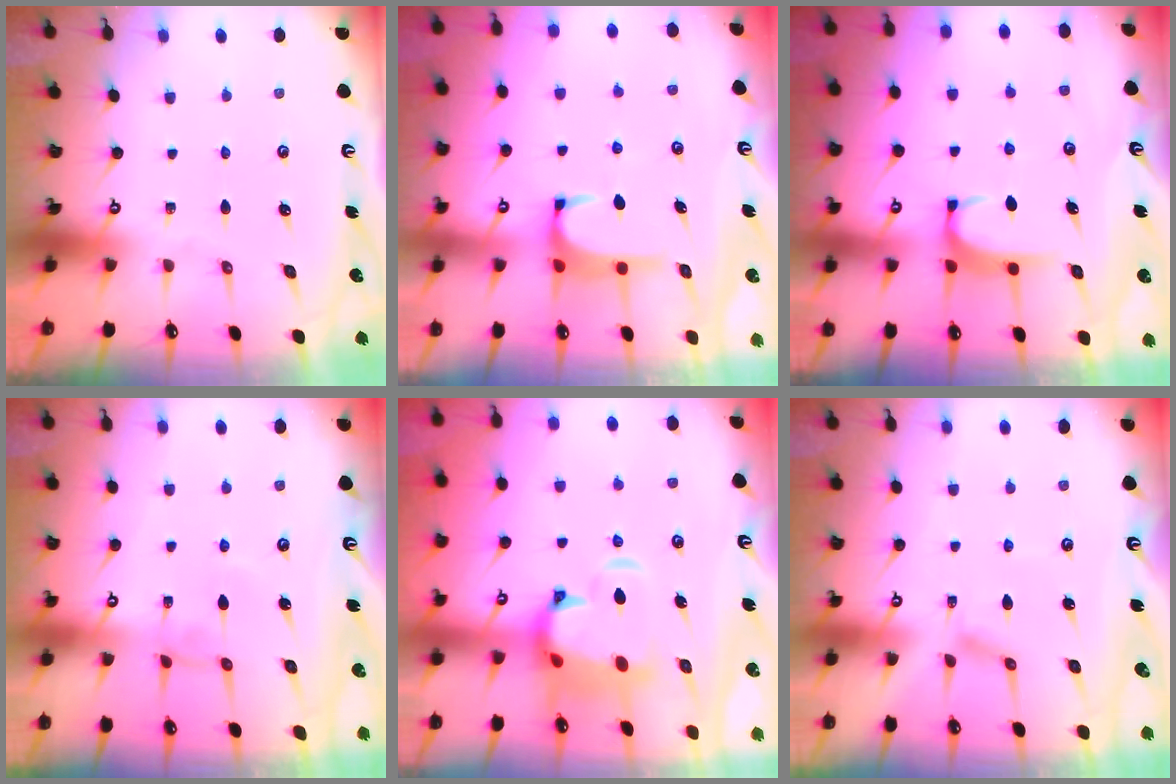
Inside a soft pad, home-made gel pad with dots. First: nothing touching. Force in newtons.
{"total": 1.3, "press": 1.2, "slide": 0.5}
{"total": 1.6, "press": 1.6, "slide": 0.5}
{"total": 0.5, "press": 0.4, "slide": 0.4}
{"total": 7.4, "press": 7.1, "slide": 1.8}
{"total": 1.4, "press": 1.3, "slide": 0.5}